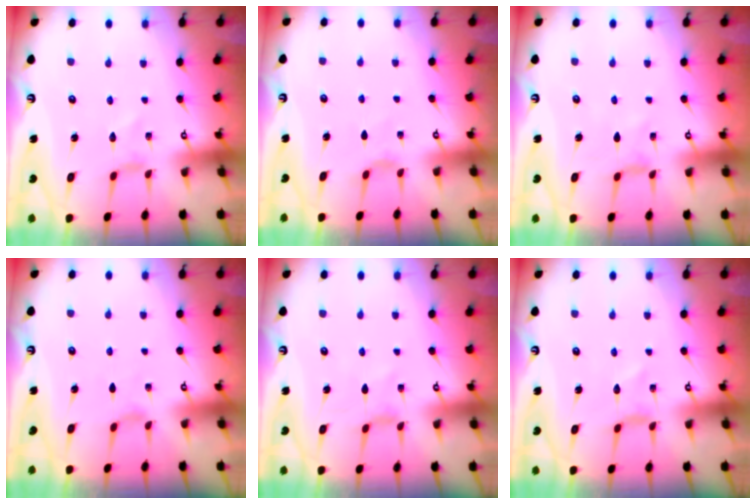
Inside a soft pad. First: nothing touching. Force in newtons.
{"total": 2.1, "press": 2.0, "slide": 0.5}
{"total": 0.5, "press": 0.5, "slide": 0.3}
{"total": 1.1, "press": 1.1, "slide": 0.3}
{"total": 1.6, "press": 1.5, "slide": 0.4}
{"total": 0.0}